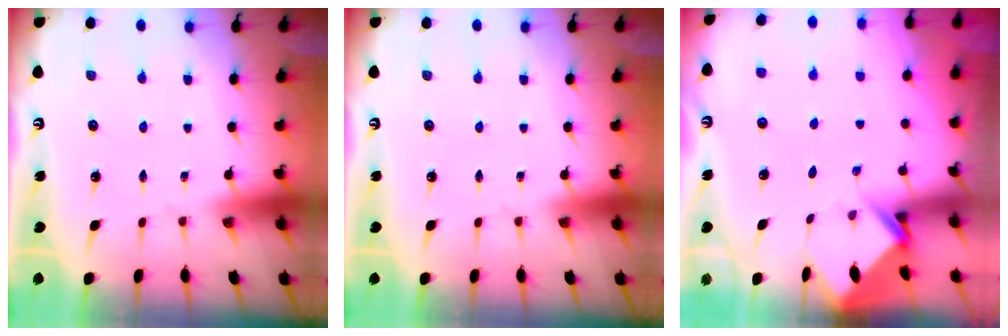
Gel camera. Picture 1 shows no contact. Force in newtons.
{"total": 0.0}
{"total": 3.7, "press": 3.7, "slide": 0.3}